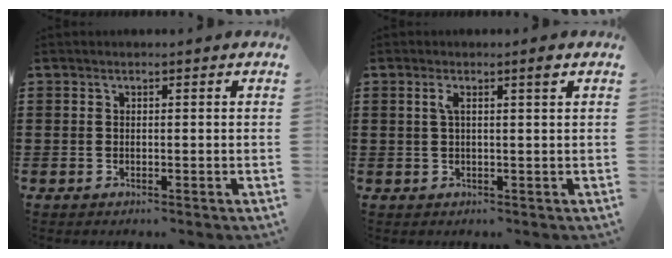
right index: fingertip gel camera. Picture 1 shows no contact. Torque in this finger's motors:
{"motor_torque": [0.17, -0.01, 0.07, 0.01]}